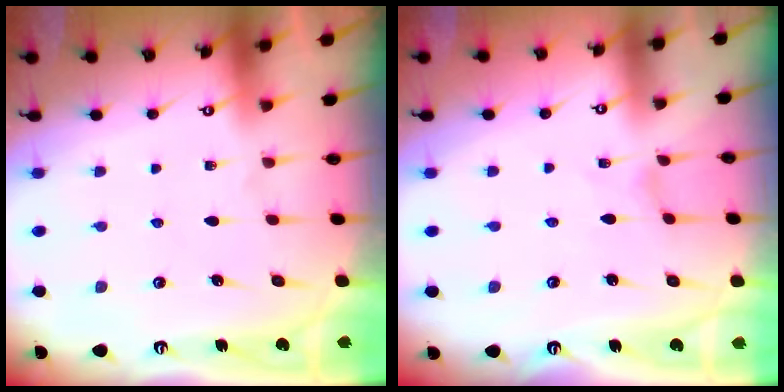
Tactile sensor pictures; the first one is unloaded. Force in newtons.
{"total": 0.0}